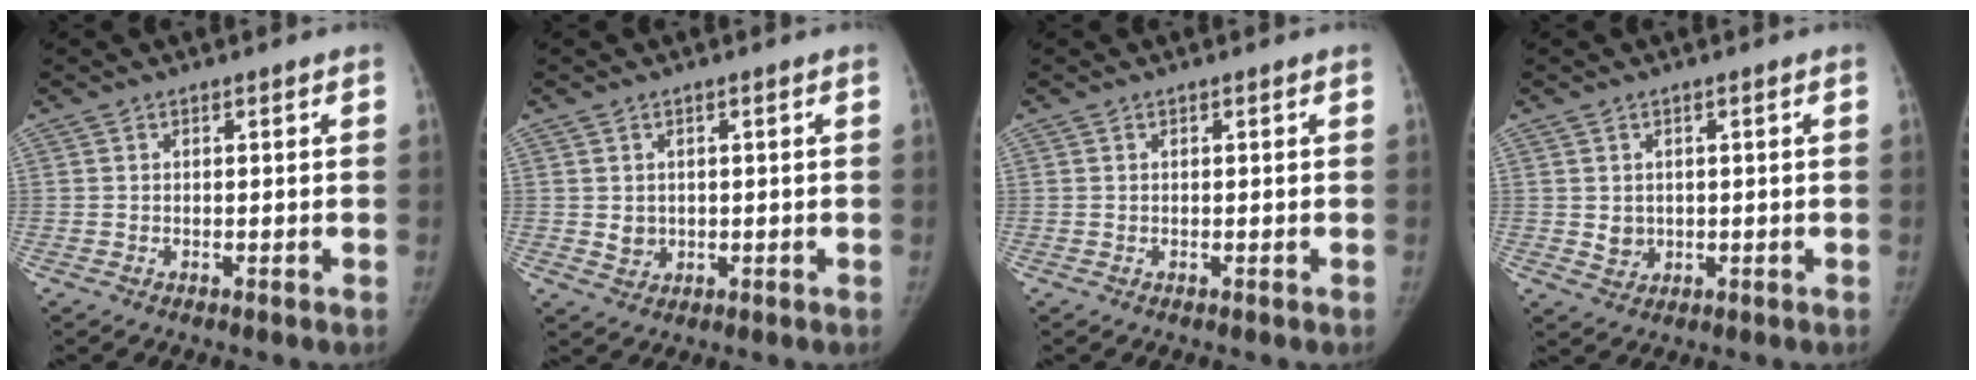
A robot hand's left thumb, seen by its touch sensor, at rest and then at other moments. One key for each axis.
{"total": 2.8, "fx": 0.2, "fy": 2.5, "fz": 1.2, "tx": -0.009, "ty": -0.002, "tz": 0.011}
{"total": 0.0}
{"total": 2.9, "fx": 0.1, "fy": 2.6, "fz": 1.3, "tx": -0.011, "ty": -0.002, "tz": 0.011}